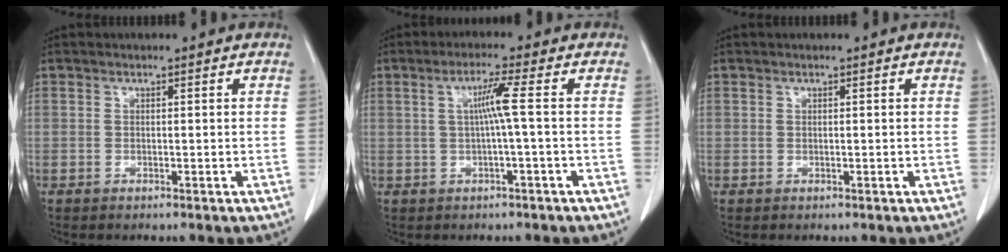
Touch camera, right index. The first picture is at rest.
{"total": 4.0, "force": [0.2, -1.0, 3.9], "torque": [-0.071, 0.006, 0.004]}
{"total": 0.0}